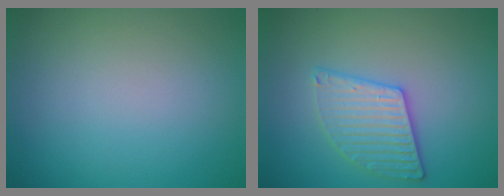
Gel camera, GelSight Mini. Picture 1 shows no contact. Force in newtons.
{"total": 3.2, "press": 3.1, "slide": 0.8}